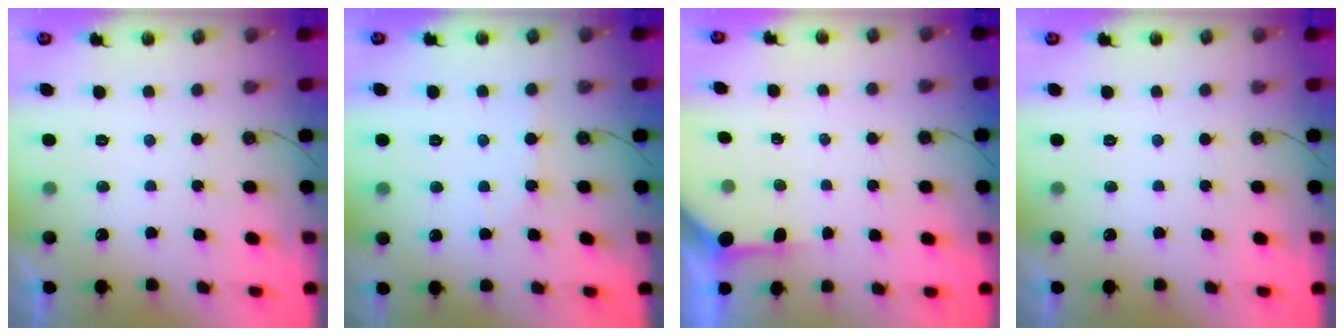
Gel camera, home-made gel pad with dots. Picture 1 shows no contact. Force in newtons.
{"total": 2.8, "press": 2.8, "slide": 0.3}
{"total": 3.3, "press": 3.3, "slide": 0.3}
{"total": 0.0}